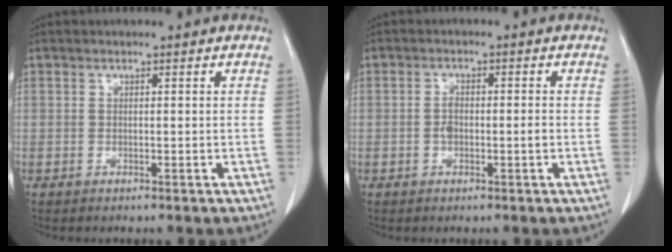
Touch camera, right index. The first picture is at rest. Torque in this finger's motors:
{"motor_torque": [0.33, -0.20, 0.13, 0.06]}